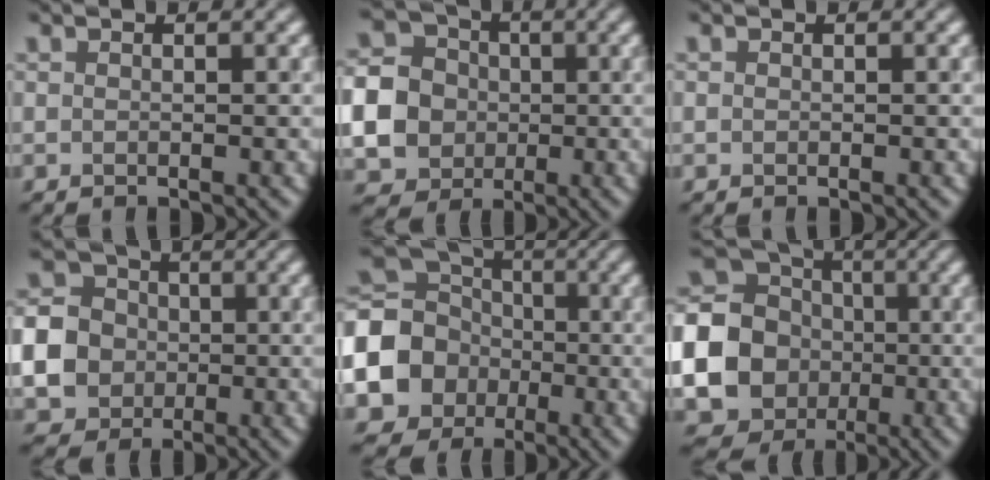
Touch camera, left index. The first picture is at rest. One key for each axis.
{"total": 9.8, "fx": -1.5, "fy": 8.9, "fz": 3.7, "tx": -0.104, "ty": -0.014, "tz": -0.050}
{"total": 0.0}
{"total": 8.4, "fx": -1.2, "fy": 7.6, "fz": 3.3, "tx": -0.086, "ty": -0.010, "tz": -0.044}
{"total": 12.5, "fx": -2.7, "fy": 11.1, "fz": 5.3, "tx": -0.126, "ty": -0.026, "tz": -0.075}
{"total": 24.3, "fx": -3.4, "fy": 23.0, "fz": 6.9, "tx": -0.197, "ty": -0.014, "tz": -0.117}